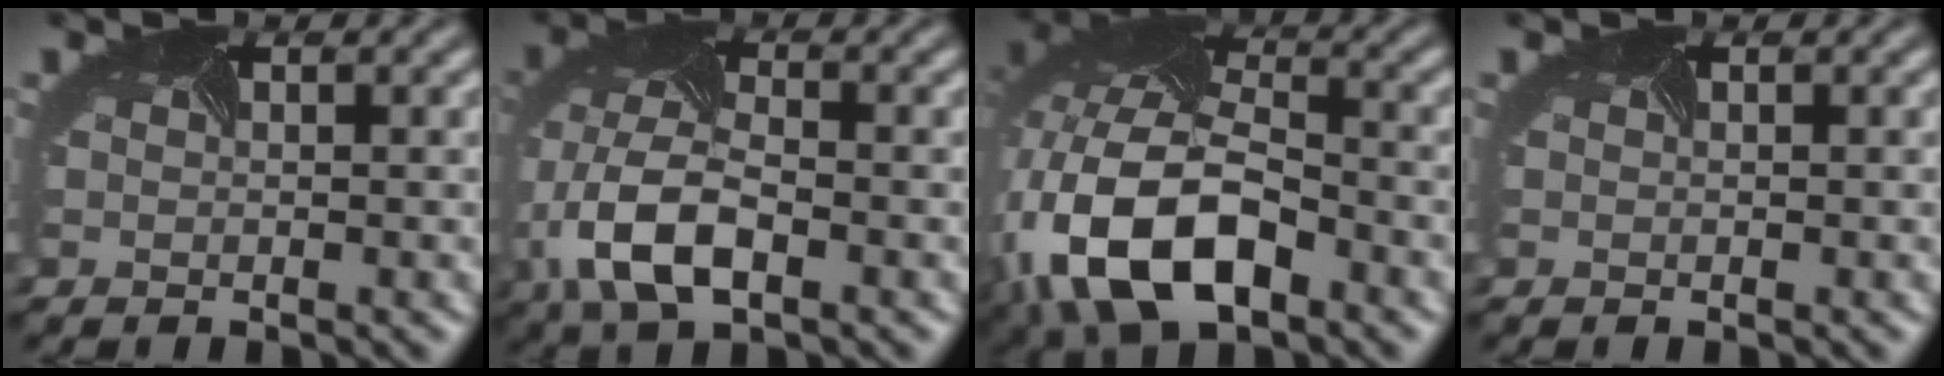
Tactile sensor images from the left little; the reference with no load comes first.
{"total": 7.4, "force": [-2.5, 4.0, 5.7], "torque": [-0.141, -0.012, -0.052]}
{"total": 14.3, "force": [-5.0, 8.2, 10.5], "torque": [-0.243, -0.034, -0.086]}
{"total": 0.0}